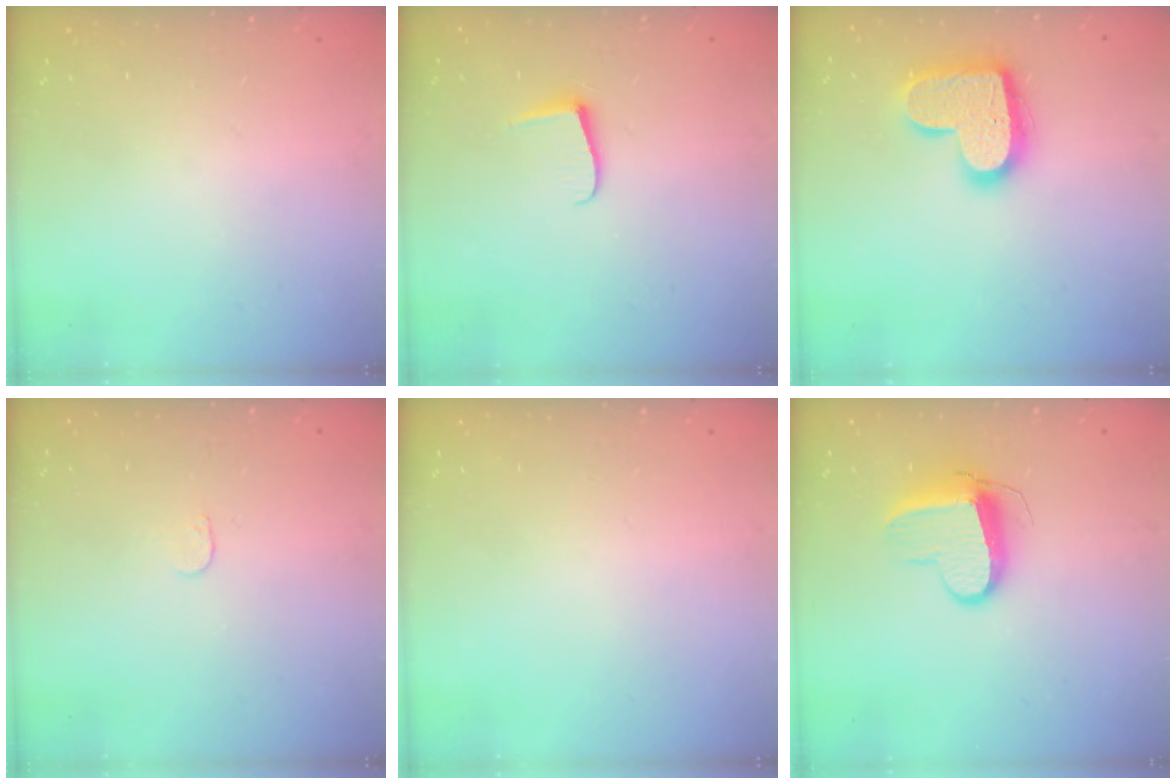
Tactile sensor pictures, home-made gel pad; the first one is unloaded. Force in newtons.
{"total": 5.6, "press": 5.6, "slide": 0.7}
{"total": 17.4, "press": 17.4, "slide": 0.9}
{"total": 3.2, "press": 3.2, "slide": 0.3}
{"total": 0.0}
{"total": 10.3, "press": 10.3, "slide": 0.5}